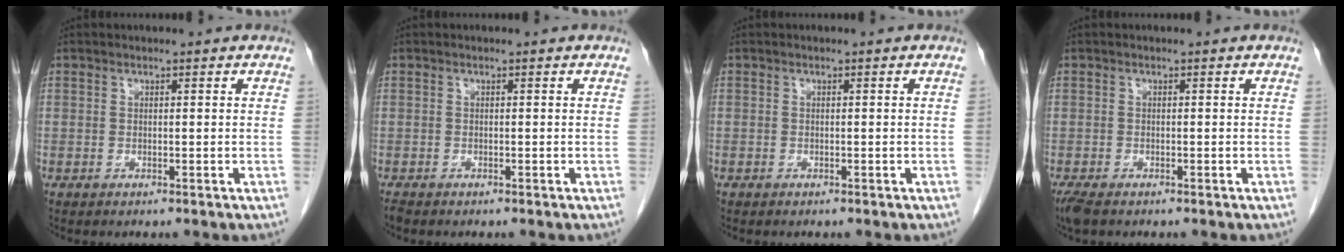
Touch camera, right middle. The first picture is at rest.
{"total": 0.7, "force": [-0.6, 0.1, 0.2], "torque": [-0.012, -0.003, -0.014]}
{"total": 0.0}
{"total": 3.0, "force": [-2.2, 1.1, 1.7], "torque": [-0.040, -0.011, -0.036]}